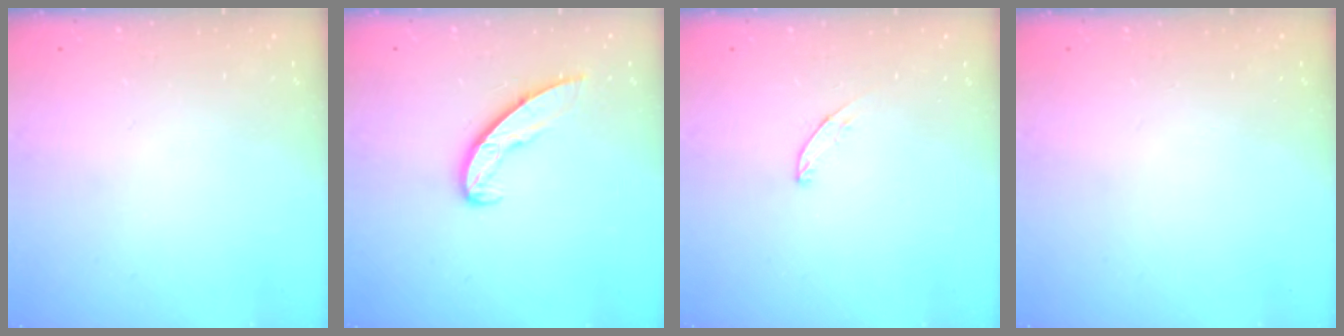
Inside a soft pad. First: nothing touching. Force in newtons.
{"total": 7.2, "press": 7.1, "slide": 0.6}
{"total": 4.8, "press": 4.7, "slide": 0.3}
{"total": 0.0}